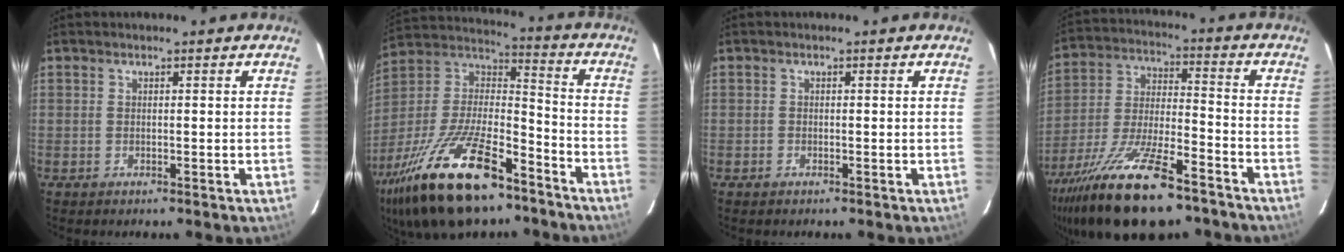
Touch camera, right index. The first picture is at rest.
{"total": 27.1, "force": [-17.2, 10.1, 18.4], "torque": [-0.371, -0.025, -0.292]}
{"total": 0.5, "force": [-0.4, 0.3, 0.0], "torque": [-0.001, 0.002, -0.010]}
{"total": 22.3, "force": [-15.5, 6.5, 14.6], "torque": [-0.288, -0.044, -0.264]}